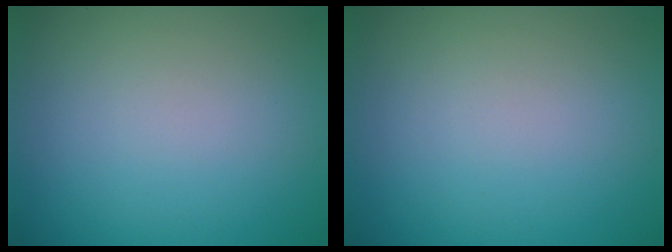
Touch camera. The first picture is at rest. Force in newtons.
{"total": 0.0}